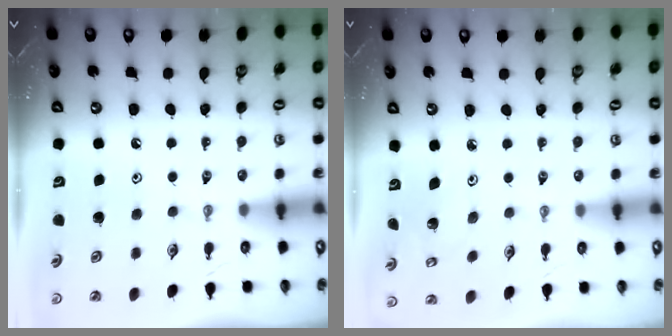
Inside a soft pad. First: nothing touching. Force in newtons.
{"total": 2.0, "press": 2.0, "slide": 0.1}